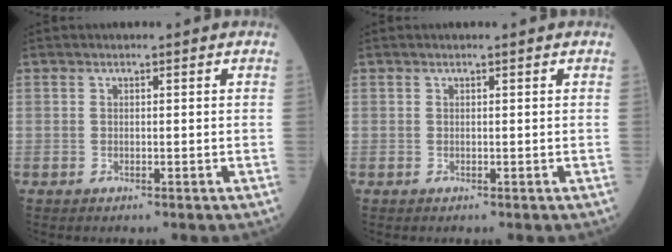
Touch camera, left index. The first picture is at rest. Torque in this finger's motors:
{"motor_torque": [-0.25, 0.25, 0.00, 0.00]}